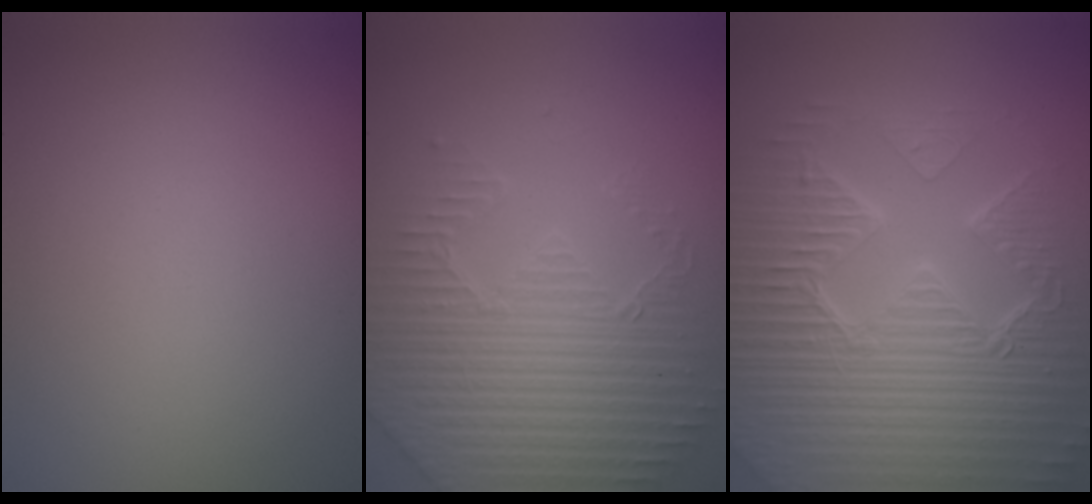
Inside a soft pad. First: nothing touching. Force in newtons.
{"total": 5.6, "press": 4.9, "slide": 2.8}
{"total": 9.6, "press": 6.8, "slide": 6.8}